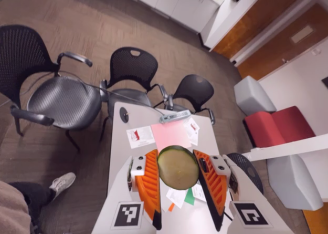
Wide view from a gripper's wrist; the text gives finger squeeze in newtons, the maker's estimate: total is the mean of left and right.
{"total": 10.9, "left": 10.9, "right": 11.0}